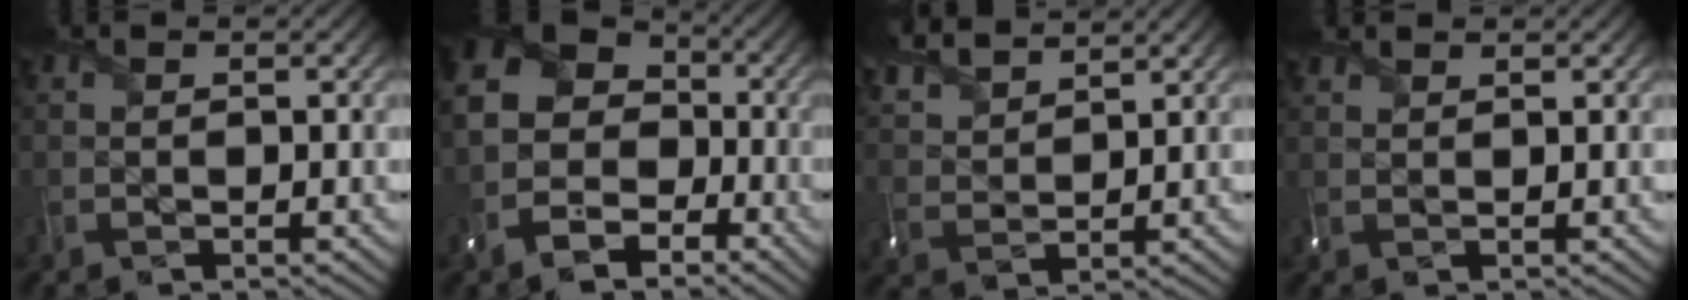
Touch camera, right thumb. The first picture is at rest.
{"total": 10.6, "force": [-4.3, 7.7, 5.8], "torque": [-0.127, -0.029, -0.088]}
{"total": 7.3, "force": [6.2, 2.1, 3.2], "torque": [-0.092, 0.016, 0.119]}
{"total": 1.5, "force": [1.4, 0.3, 0.5], "torque": [-0.021, 0.005, 0.031]}